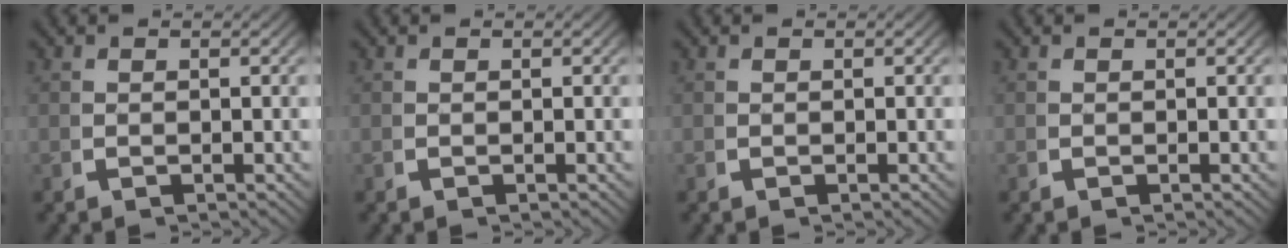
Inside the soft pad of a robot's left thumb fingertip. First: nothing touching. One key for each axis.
{"total": 0.0}
{"total": 0.0}
{"total": 0.0}